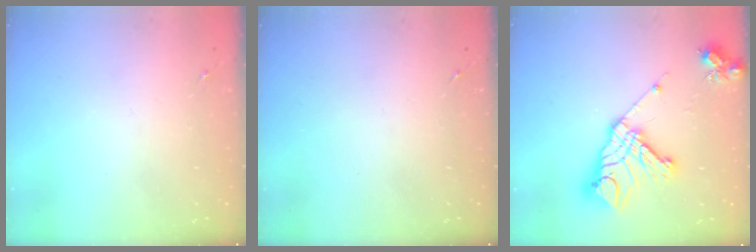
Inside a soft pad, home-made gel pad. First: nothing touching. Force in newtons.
{"total": 0.0}
{"total": 19.8, "press": 19.6, "slide": 2.6}